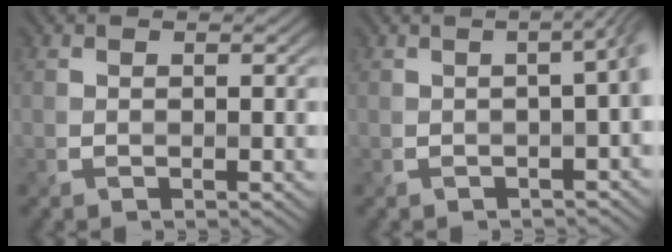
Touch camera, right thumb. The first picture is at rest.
{"total": 4.8, "force": [-0.9, 1.7, 4.4], "torque": [-0.037, -0.001, -0.007]}